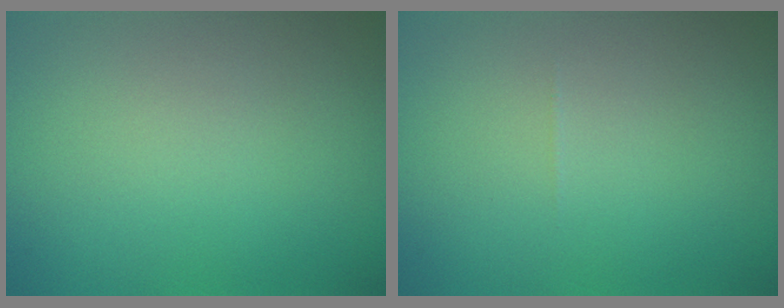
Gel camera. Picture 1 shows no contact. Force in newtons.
{"total": 0.0}